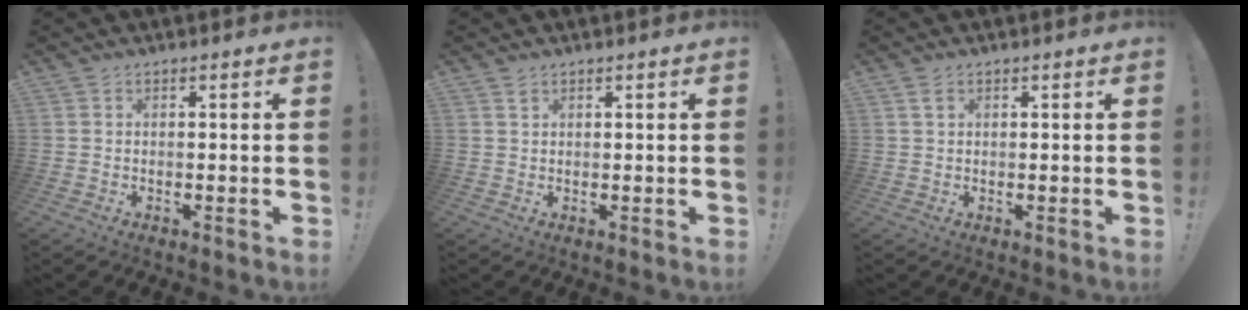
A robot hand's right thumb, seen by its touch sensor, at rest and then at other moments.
{"total": 1.2, "force": [0.8, 0.7, 0.5], "torque": [-0.001, -0.005, 0.014]}
{"total": 1.6, "force": [0.9, 0.9, 1.0], "torque": [-0.018, 0.001, 0.016]}